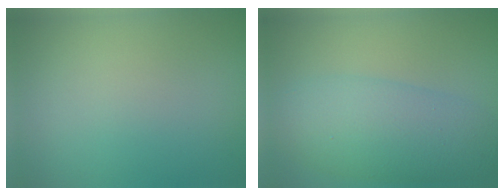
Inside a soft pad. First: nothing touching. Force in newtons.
{"total": 7.1, "press": 7.1, "slide": 0.1}